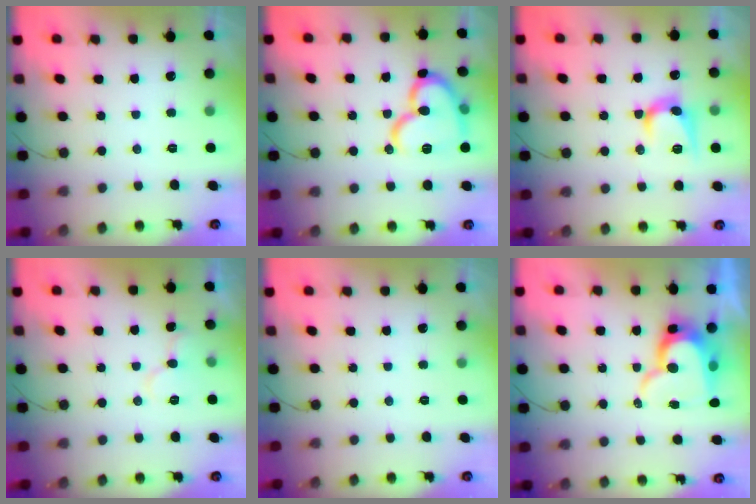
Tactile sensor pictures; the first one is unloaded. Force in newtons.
{"total": 16.4, "press": 16.3, "slide": 1.6}
{"total": 9.8, "press": 9.8, "slide": 0.7}
{"total": 7.0, "press": 7.0, "slide": 0.4}
{"total": 0.0}
{"total": 13.4, "press": 13.3, "slide": 1.1}